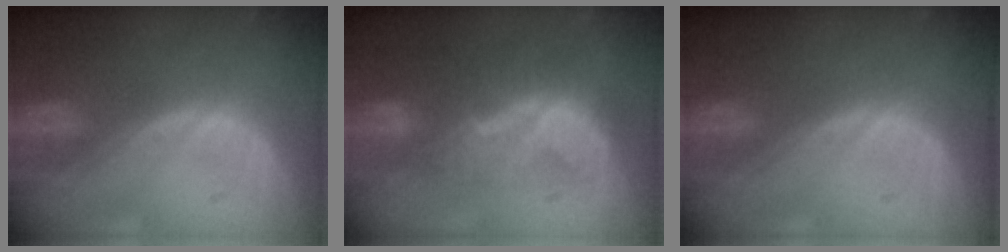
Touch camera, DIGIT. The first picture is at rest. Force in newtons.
{"total": 8.7, "press": 7.6, "slide": 4.3}
{"total": 0.0}